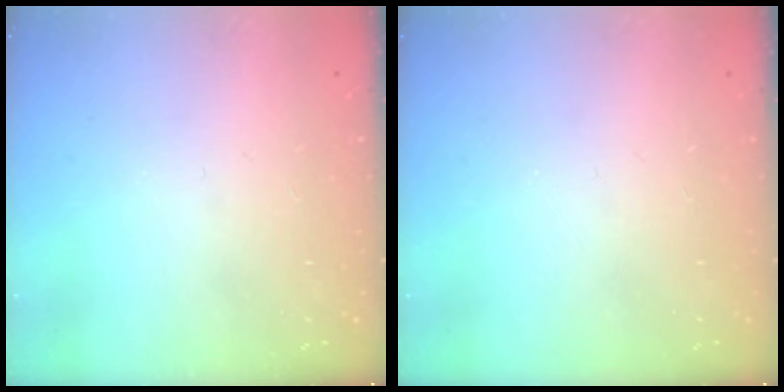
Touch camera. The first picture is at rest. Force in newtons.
{"total": 0.0}